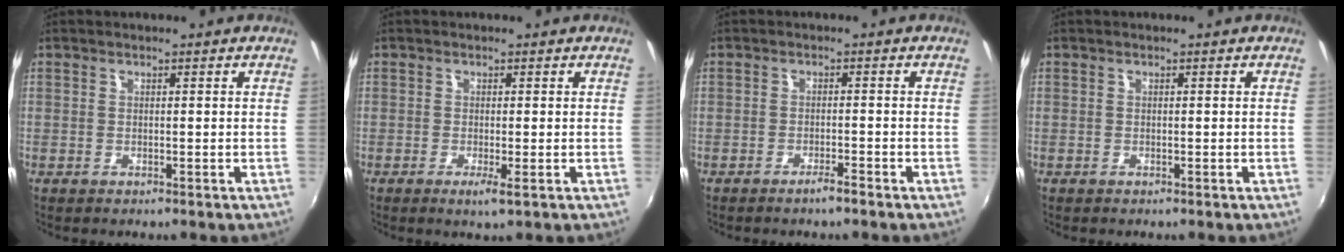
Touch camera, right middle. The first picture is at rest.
{"total": 1.9, "force": [-0.7, -0.1, 1.8], "torque": [-0.037, -0.006, -0.012]}
{"total": 1.9, "force": [-1.6, -0.1, 1.0], "torque": [-0.023, 0.001, -0.027]}
{"total": 0.0}